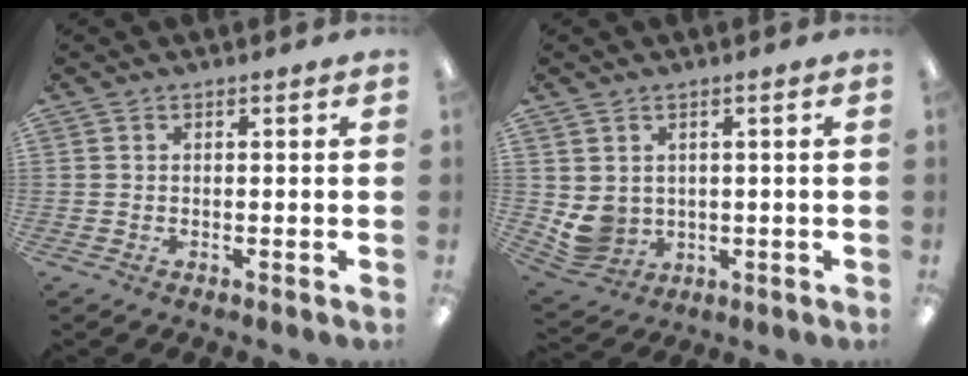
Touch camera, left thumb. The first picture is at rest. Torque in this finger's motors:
{"motor_torque": [-0.22, 0.24, 0.09, 0.06, 0.02]}